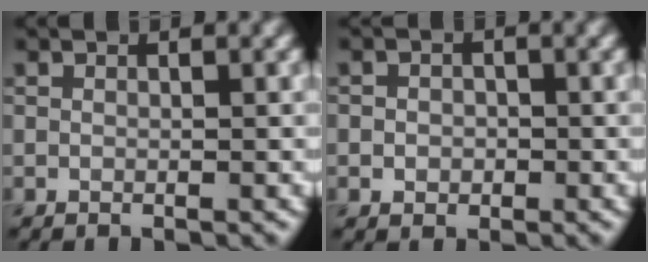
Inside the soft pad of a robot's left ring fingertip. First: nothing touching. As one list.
[{"total": 1.7, "force": [-0.2, 1.5, 0.8], "torque": [-0.003, -0.002, -0.008]}]